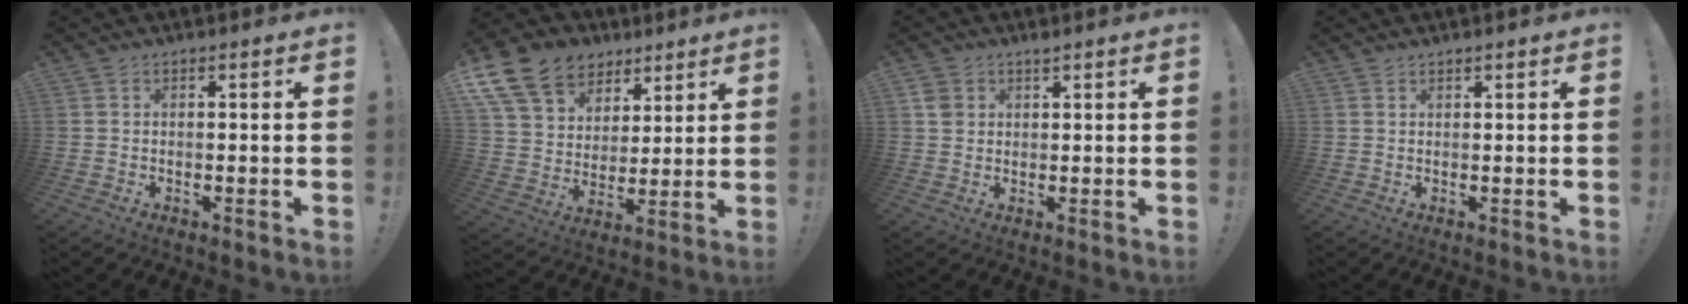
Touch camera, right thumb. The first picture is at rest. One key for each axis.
{"total": 15.5, "fx": 9.0, "fy": 11.1, "fz": 6.0, "tx": -0.106, "ty": -0.050, "tz": 0.181}
{"total": 2.7, "fx": 1.8, "fy": 1.9, "fz": 0.9, "tx": -0.005, "ty": -0.009, "tz": 0.032}
{"total": 0.9, "fx": 0.9, "fy": 0.2, "fz": 0.2, "tx": 0.000, "ty": -0.003, "tz": 0.017}